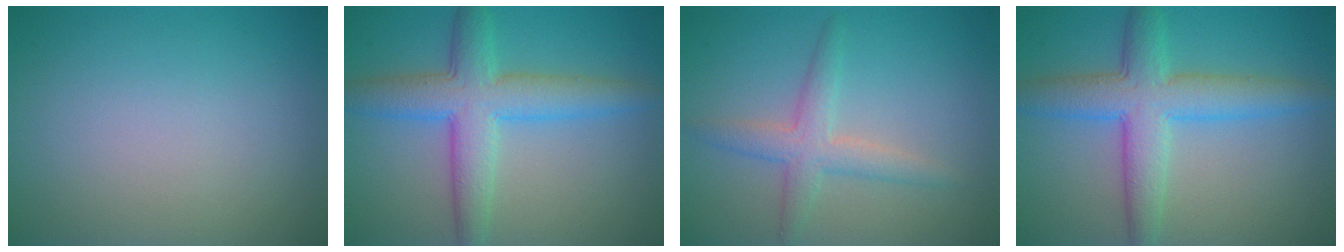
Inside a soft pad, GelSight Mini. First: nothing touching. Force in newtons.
{"total": 6.1, "press": 6.1, "slide": 0.1}
{"total": 3.1, "press": 3.1, "slide": 0.1}
{"total": 6.1, "press": 6.1, "slide": 0.1}